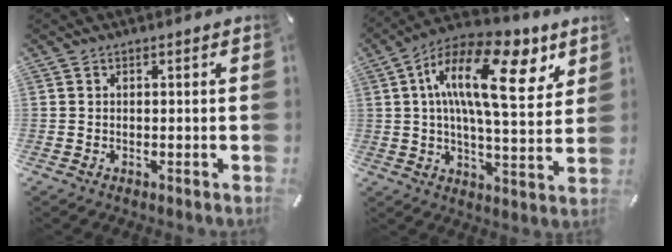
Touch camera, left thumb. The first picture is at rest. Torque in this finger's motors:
{"motor_torque": [0.95, 0.92, 2.32, -0.45, 0.27]}